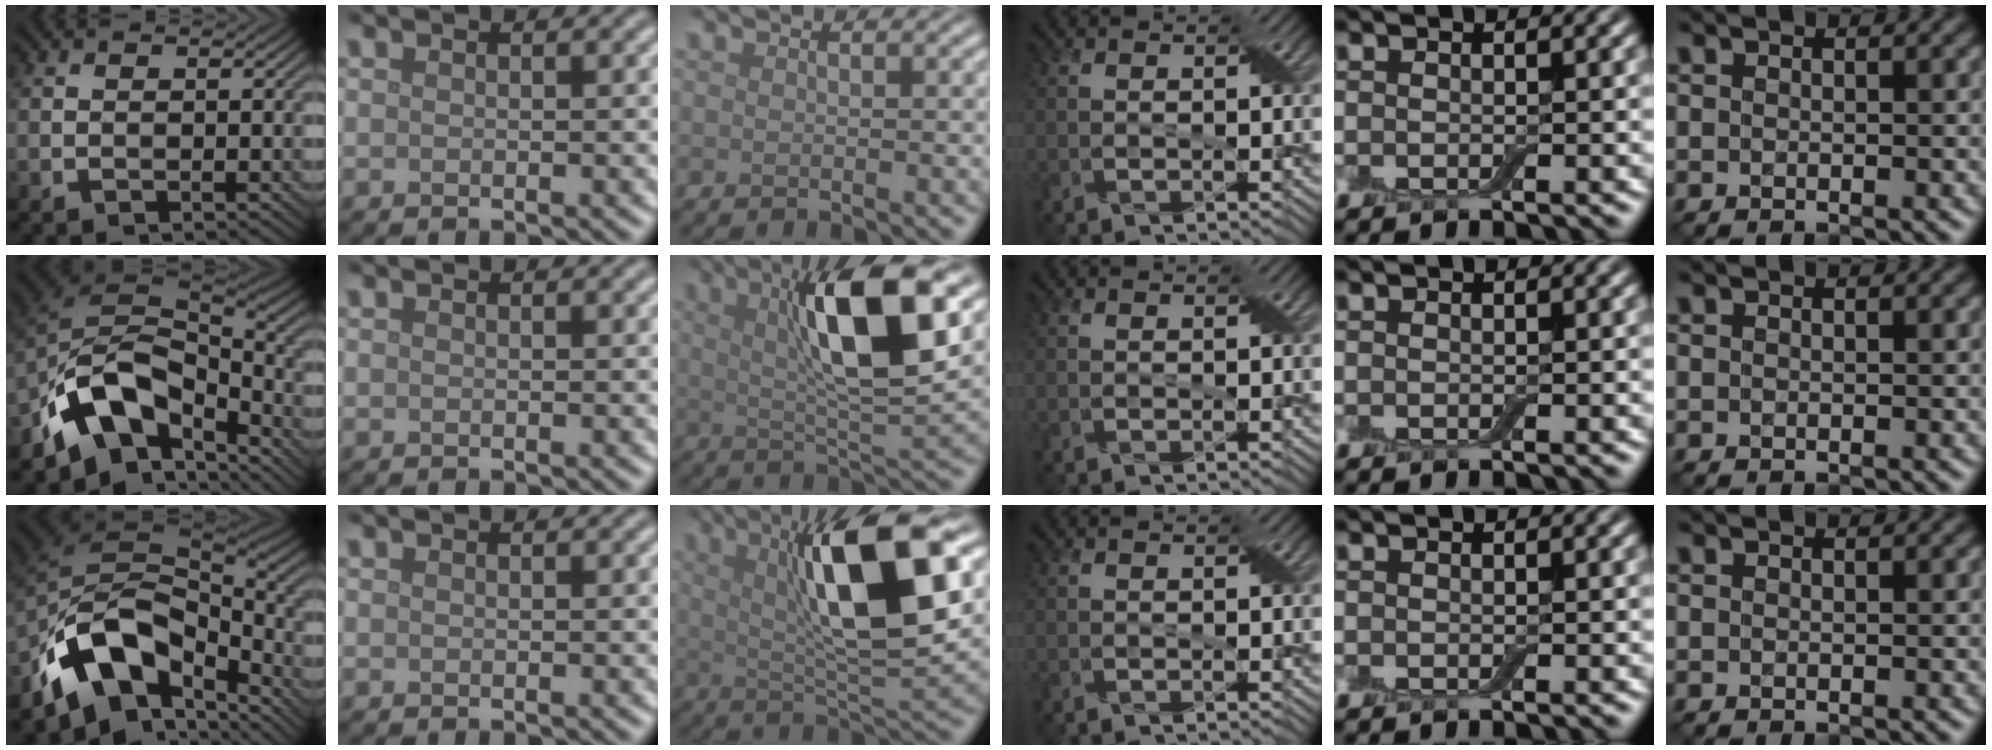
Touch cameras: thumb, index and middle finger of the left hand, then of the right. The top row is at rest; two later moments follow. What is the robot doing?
{"motion": "open", "object": "airpods case & airpods"}